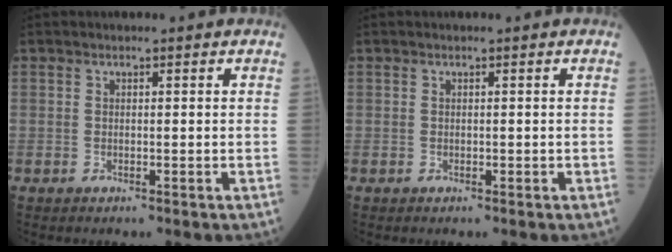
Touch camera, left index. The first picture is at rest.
{"total": 0.0}